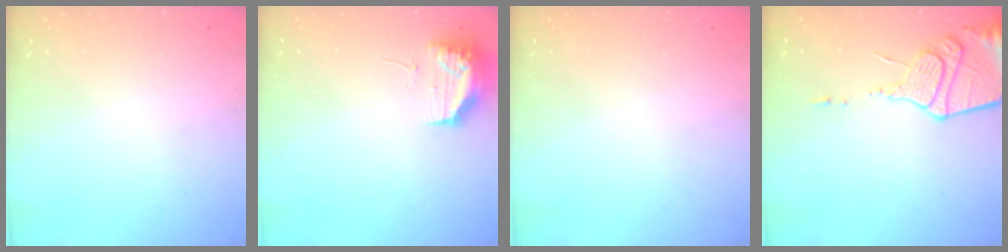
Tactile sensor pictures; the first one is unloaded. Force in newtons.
{"total": 11.5, "press": 11.1, "slide": 3.1}
{"total": 0.0}
{"total": 13.9, "press": 13.8, "slide": 1.3}